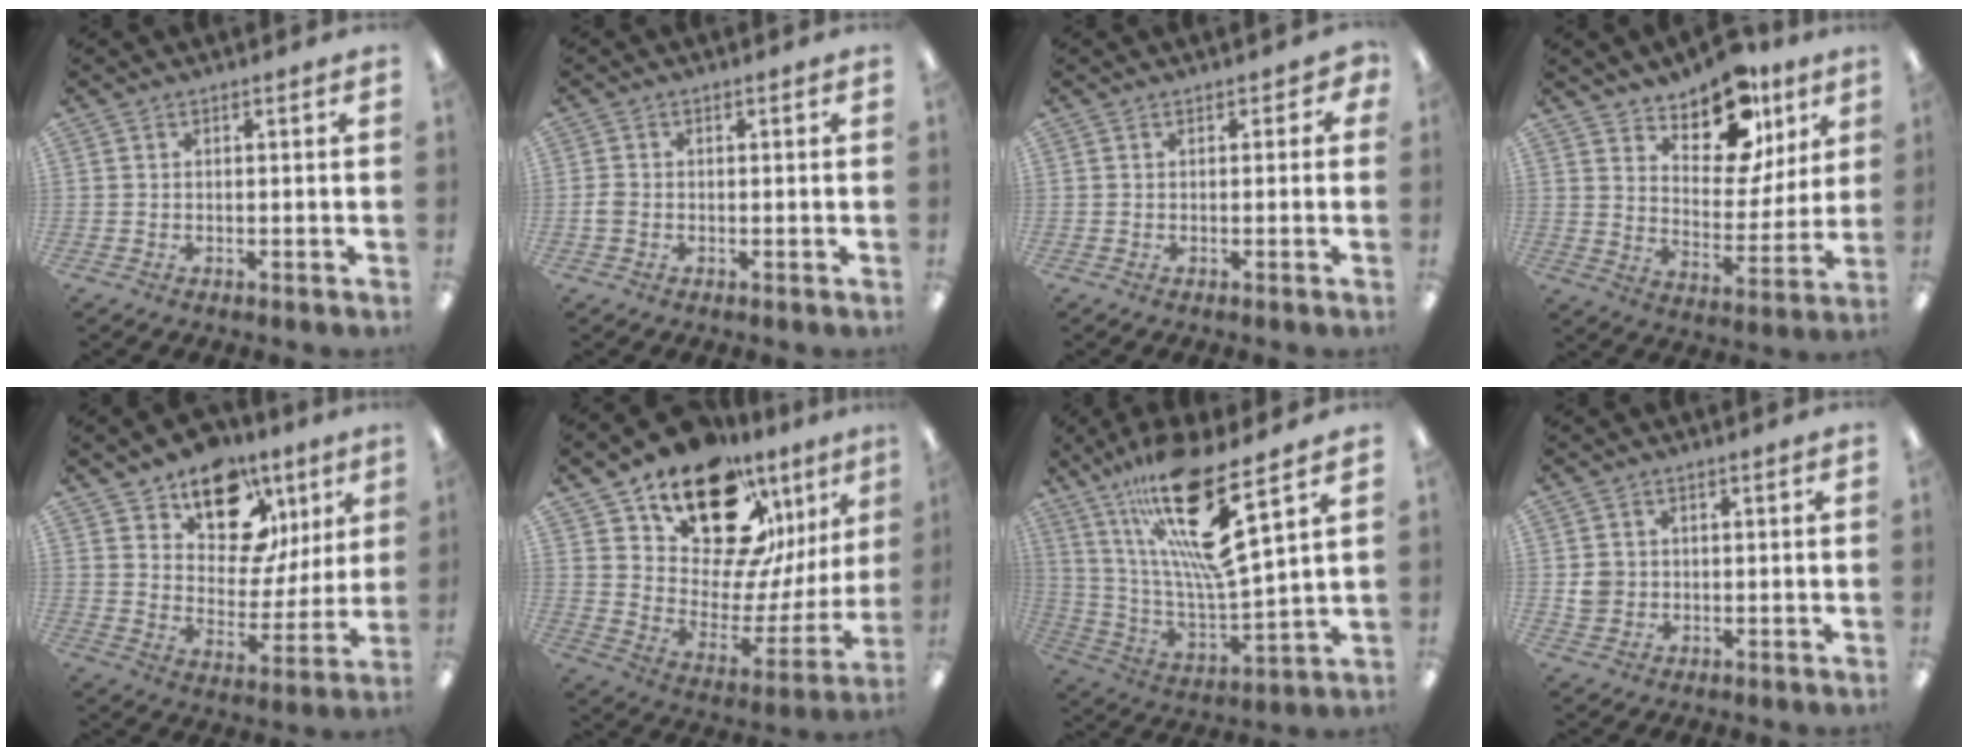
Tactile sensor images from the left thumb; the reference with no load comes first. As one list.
[{"total": 2.0, "force": [-0.5, 1.6, 1.1], "torque": [-0.018, 0.003, -0.008]}, {"total": 1.4, "force": [0.3, 1.2, 0.7], "torque": [-0.006, 0.001, 0.004]}, {"total": 15.4, "force": [11.6, 7.5, 7.0], "torque": [-0.101, -0.075, 0.204]}, {"total": 16.9, "force": [10.8, 10.1, 8.2], "torque": [-0.125, -0.065, 0.196]}, {"total": 20.3, "force": [15.3, 9.4, 9.4], "torque": [-0.152, -0.118, 0.272]}, {"total": 22.2, "force": [14.0, 4.4, 16.8], "torque": [-0.317, -0.081, 0.223]}, {"total": 3.7, "force": [0.3, 3.5, 1.0], "torque": [-0.008, 0.001, 0.004]}]